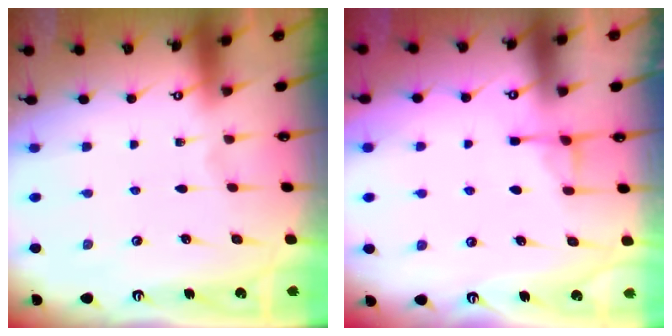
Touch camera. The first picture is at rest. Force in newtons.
{"total": 3.2, "press": 3.2, "slide": 0.2}